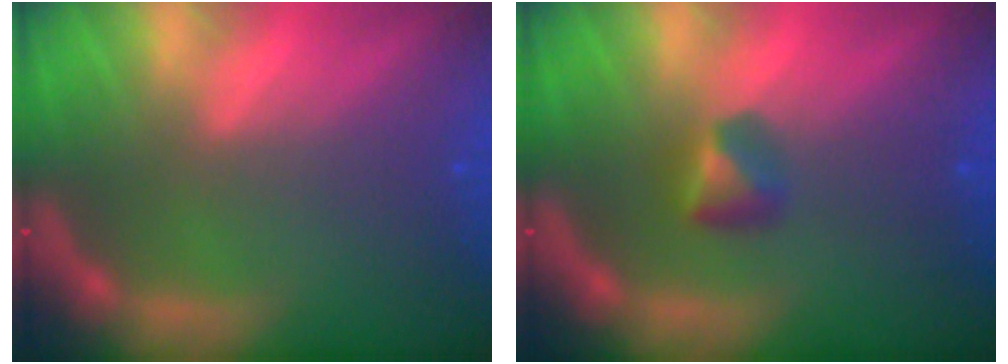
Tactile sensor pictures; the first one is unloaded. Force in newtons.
{"total": 1.9}